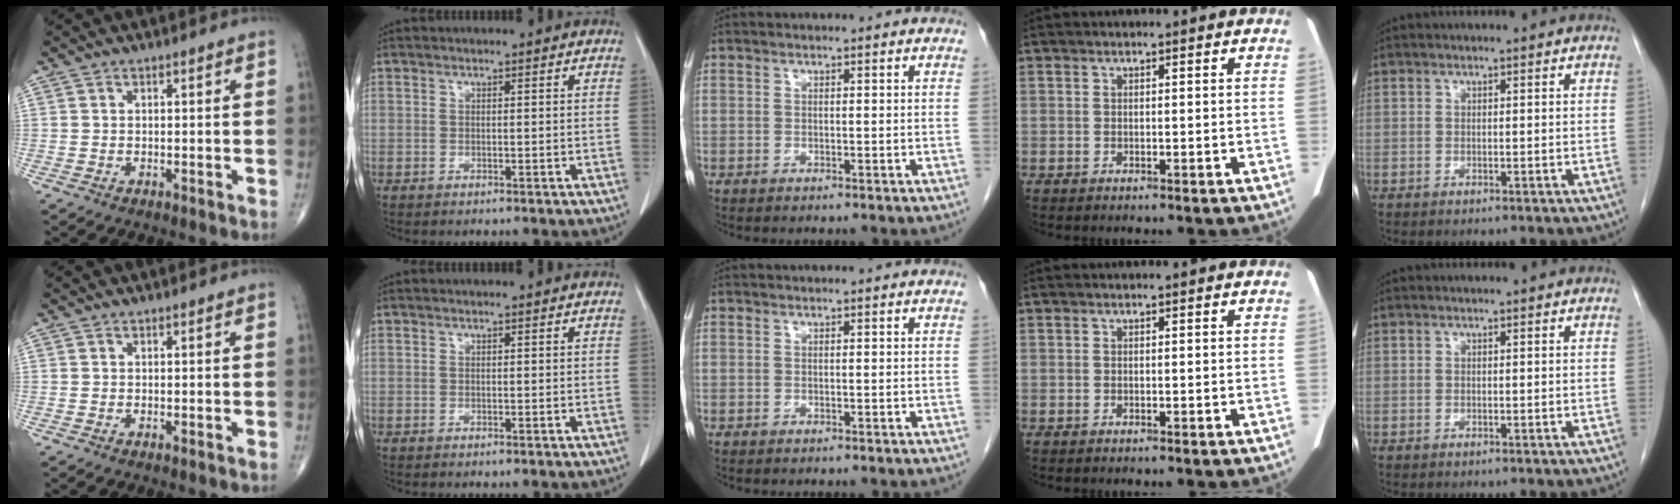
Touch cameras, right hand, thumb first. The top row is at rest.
{}